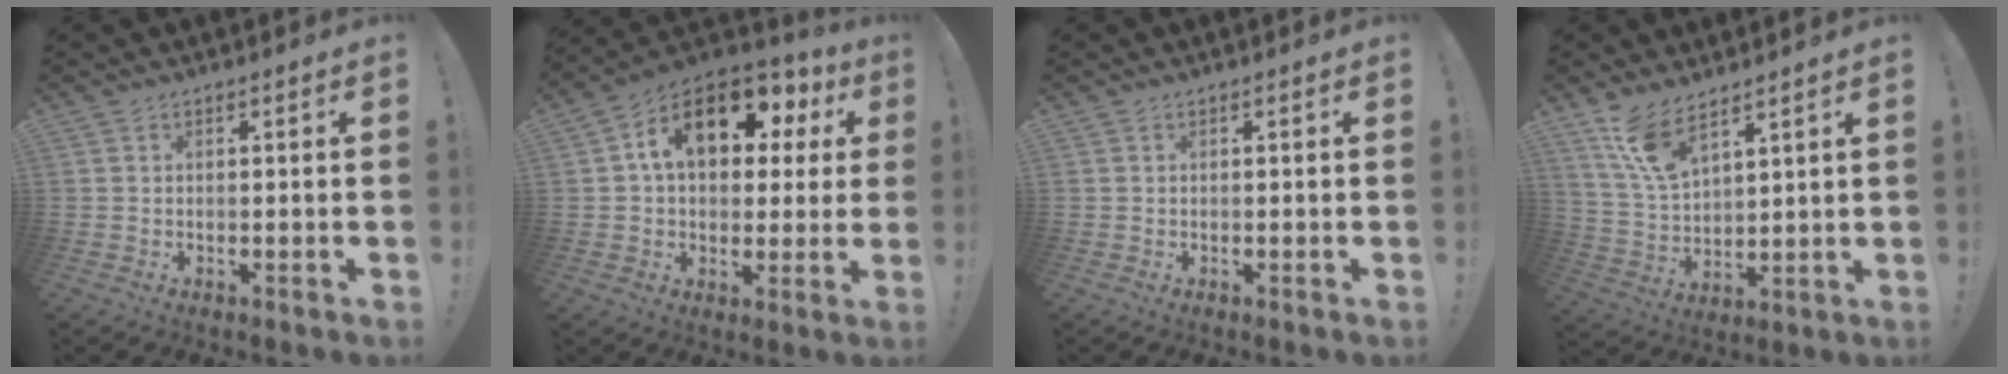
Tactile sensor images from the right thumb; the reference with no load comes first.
{"total": 17.0, "force": [6.3, 10.1, 12.2], "torque": [-0.195, -0.011, 0.108]}
{"total": 0.0}
{"total": 10.7, "force": [8.2, 3.9, 5.6], "torque": [-0.115, -0.042, 0.159]}